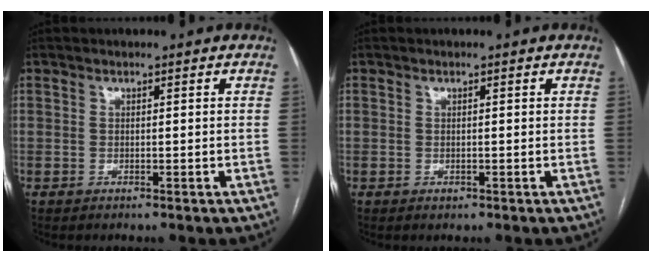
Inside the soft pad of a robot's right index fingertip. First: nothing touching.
{"total": 0.6, "force": [0.1, 0.4, 0.4], "torque": [-0.001, 0.000, 0.002]}